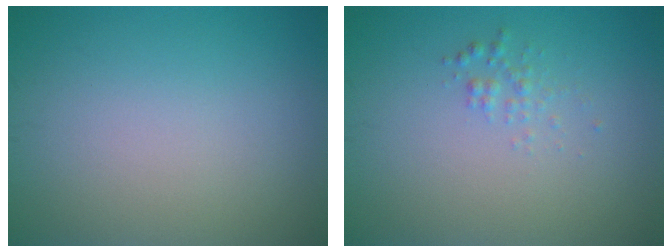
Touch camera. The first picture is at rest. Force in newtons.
{"total": 1.0, "press": 1.0, "slide": 0.0}